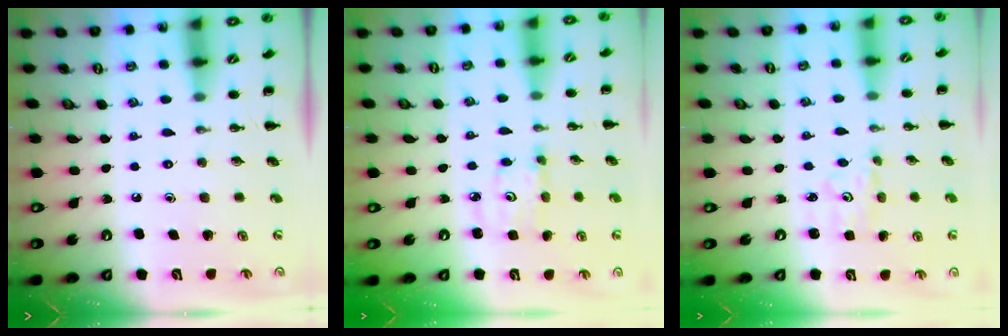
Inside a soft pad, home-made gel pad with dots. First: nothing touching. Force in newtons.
{"total": 2.8, "press": 2.8, "slide": 0.4}
{"total": 1.8, "press": 1.8, "slide": 0.5}